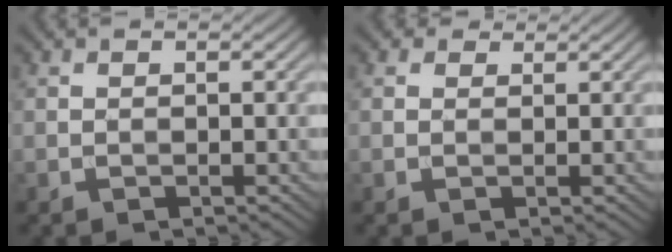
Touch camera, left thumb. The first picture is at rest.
{"total": 1.2, "force": [0.9, 0.8, 0.4], "torque": [-0.008, 0.002, 0.010]}